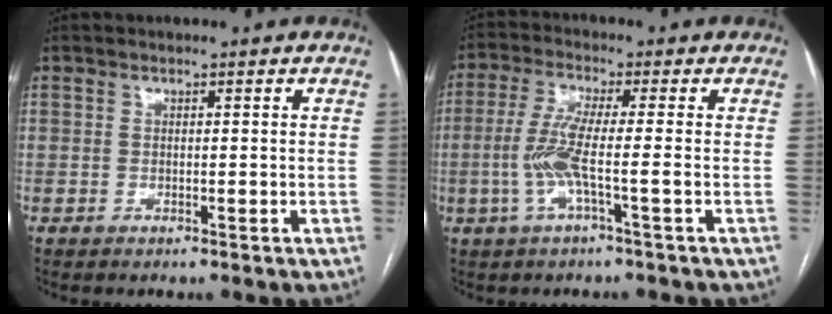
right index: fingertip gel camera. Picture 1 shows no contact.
{"total": 6.7, "force": [-1.5, -0.2, 6.5], "torque": [-0.142, 0.000, -0.034]}